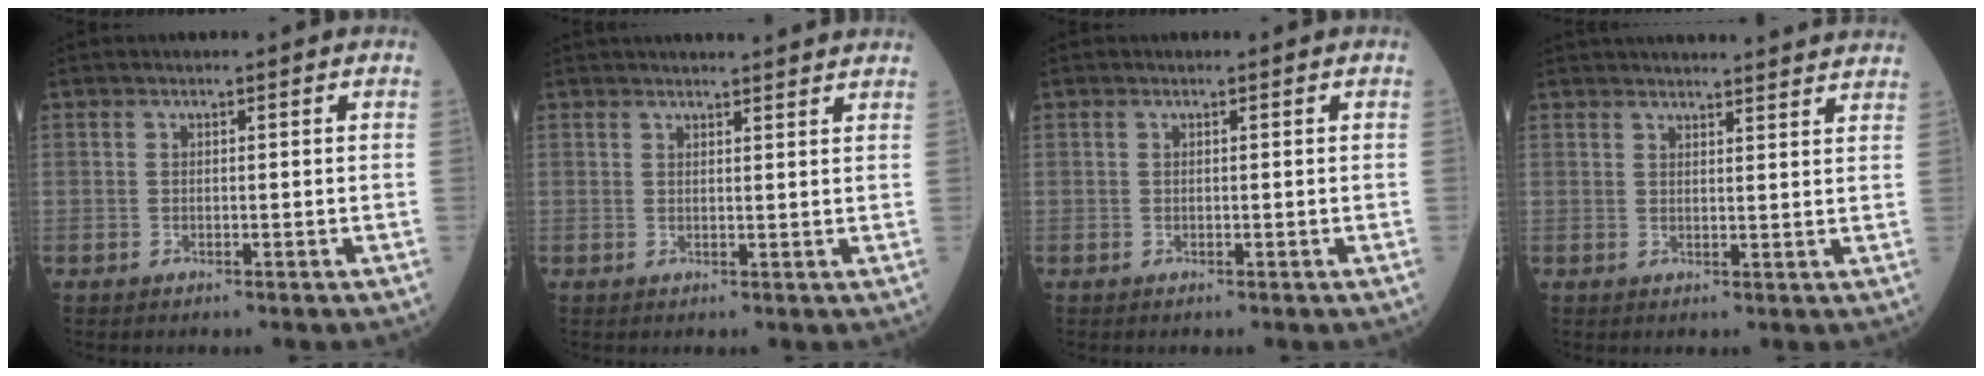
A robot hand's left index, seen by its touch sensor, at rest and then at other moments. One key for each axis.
{"total": 10.7, "fx": 10.2, "fy": 0.7, "fz": 3.2, "tx": -0.034, "ty": 0.026, "tz": 0.116}
{"total": 0.0}
{"total": 18.5, "fx": 17.7, "fy": 1.1, "fz": 5.2, "tx": -0.066, "ty": 0.012, "tz": 0.220}